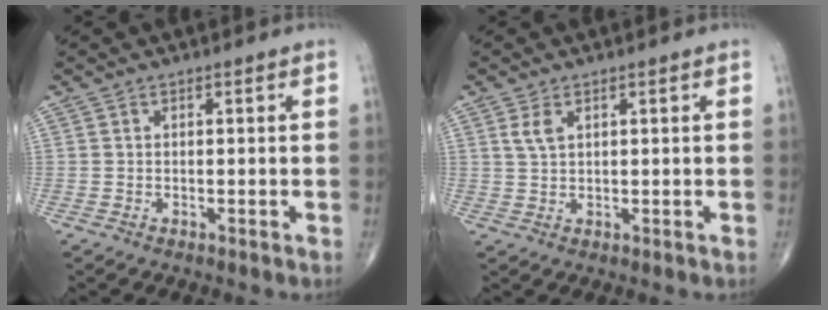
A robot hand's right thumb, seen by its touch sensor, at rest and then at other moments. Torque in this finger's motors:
{"motor_torque": [-0.07, 0.74, 0.16, -0.05, 0.02]}